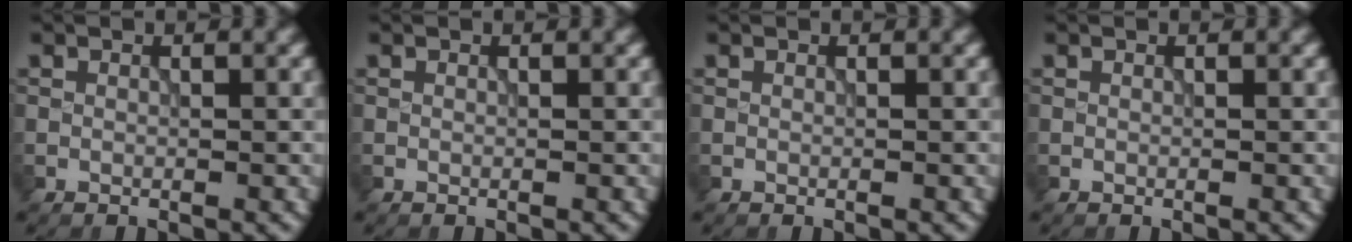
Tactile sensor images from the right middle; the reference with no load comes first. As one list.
[{"total": 0.0}, {"total": 0.0}, {"total": 0.0}]